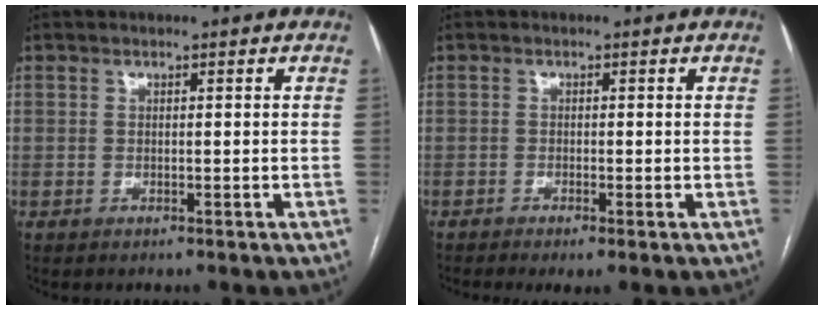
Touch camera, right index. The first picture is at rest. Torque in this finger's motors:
{"motor_torque": [0.95, -0.82, 0.36, 0.07]}